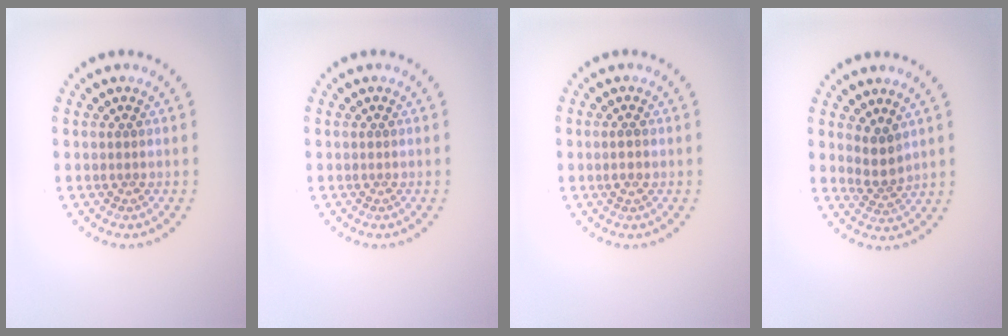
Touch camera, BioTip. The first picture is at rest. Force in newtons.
{"total": 0.0}
{"total": 1.1, "press": 1.0, "slide": 0.4}
{"total": 2.5, "press": 2.0, "slide": 1.5}